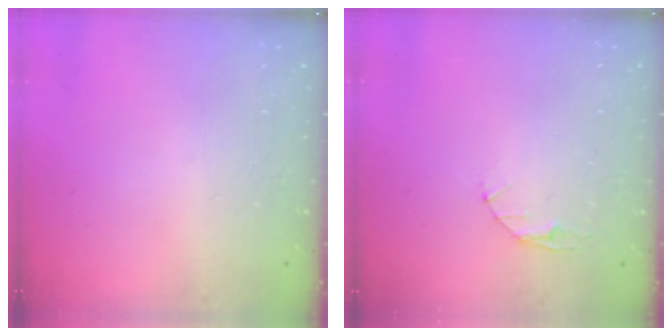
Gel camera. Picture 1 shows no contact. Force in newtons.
{"total": 3.1, "press": 3.1, "slide": 0.4}